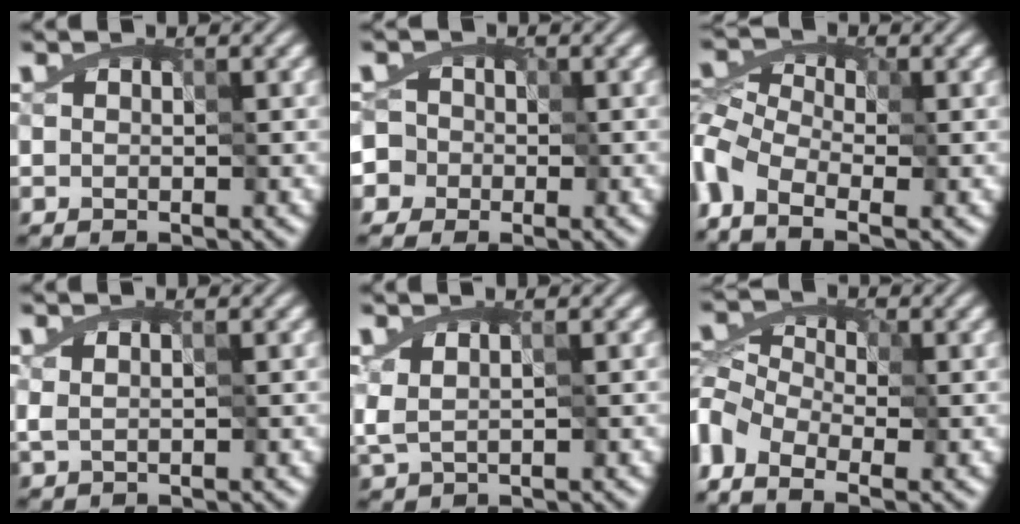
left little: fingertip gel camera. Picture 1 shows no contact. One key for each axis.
{"total": 6.0, "fx": -0.5, "fy": 5.6, "fz": 2.1, "tx": -0.029, "ty": 0.030, "tz": -0.041}
{"total": 7.1, "fx": -4.4, "fy": 2.8, "fz": 4.7, "tx": -0.107, "ty": 0.002, "tz": -0.102}
{"total": 1.1, "fx": 0.7, "fy": 0.6, "fz": 0.7, "tx": -0.021, "ty": -0.001, "tz": 0.018}
{"total": 2.0, "fx": 0.6, "fy": 1.1, "fz": 1.5, "tx": -0.039, "ty": 0.001, "tz": 0.013}
{"total": 6.5, "fx": -4.3, "fy": 2.9, "fz": 3.9, "tx": -0.084, "ty": 0.004, "tz": -0.088}